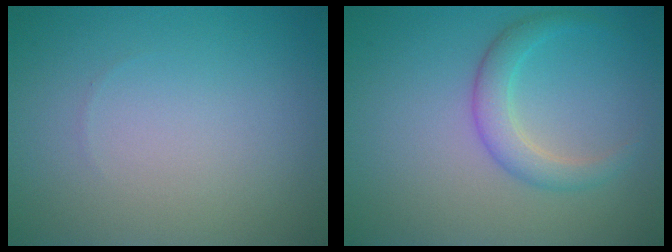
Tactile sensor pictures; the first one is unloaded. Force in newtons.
{"total": 2.6, "press": 2.6, "slide": 0.1}